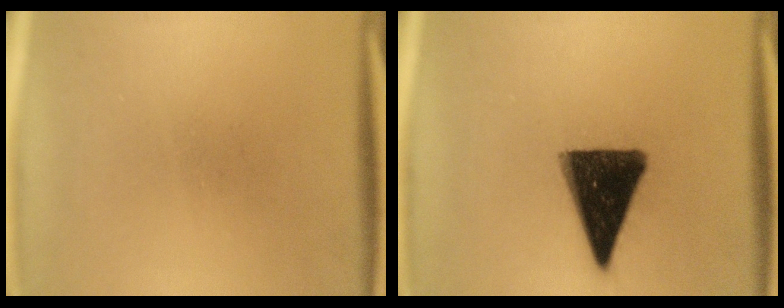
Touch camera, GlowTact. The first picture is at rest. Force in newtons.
{"total": 14.2}